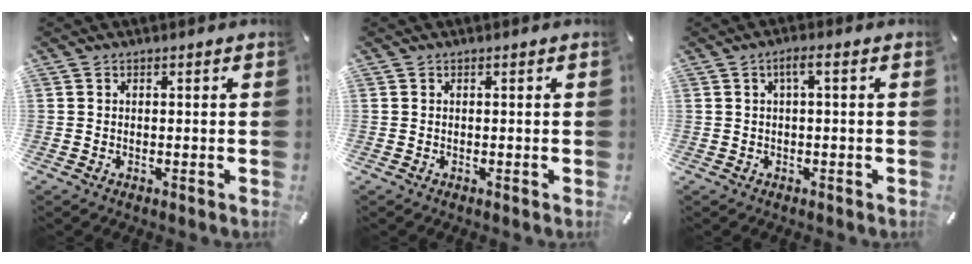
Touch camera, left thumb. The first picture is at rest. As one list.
[{"total": 0.0}, {"total": 2.7, "force": [0.2, 0.4, 2.6], "torque": [-0.051, 0.006, 0.001]}]